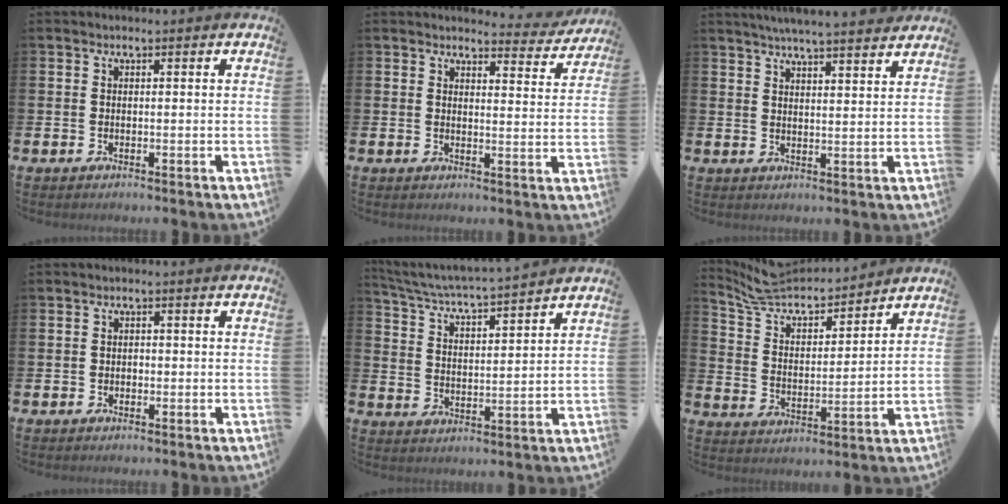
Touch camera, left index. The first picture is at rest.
{"total": 3.3, "force": [3.2, 0.8, 0.2], "torque": [-0.007, -0.022, 0.054]}
{"total": 5.1, "force": [5.0, -0.6, 0.9], "torque": [-0.031, -0.025, 0.089]}
{"total": 0.8, "force": [-0.3, 0.7, 0.2], "torque": [-0.003, 0.004, -0.008]}
{"total": 4.7, "force": [4.6, -0.2, 1.0], "torque": [-0.045, -0.039, 0.074]}
{"total": 7.0, "force": [6.7, 1.7, 1.2], "torque": [-0.063, -0.055, 0.117]}